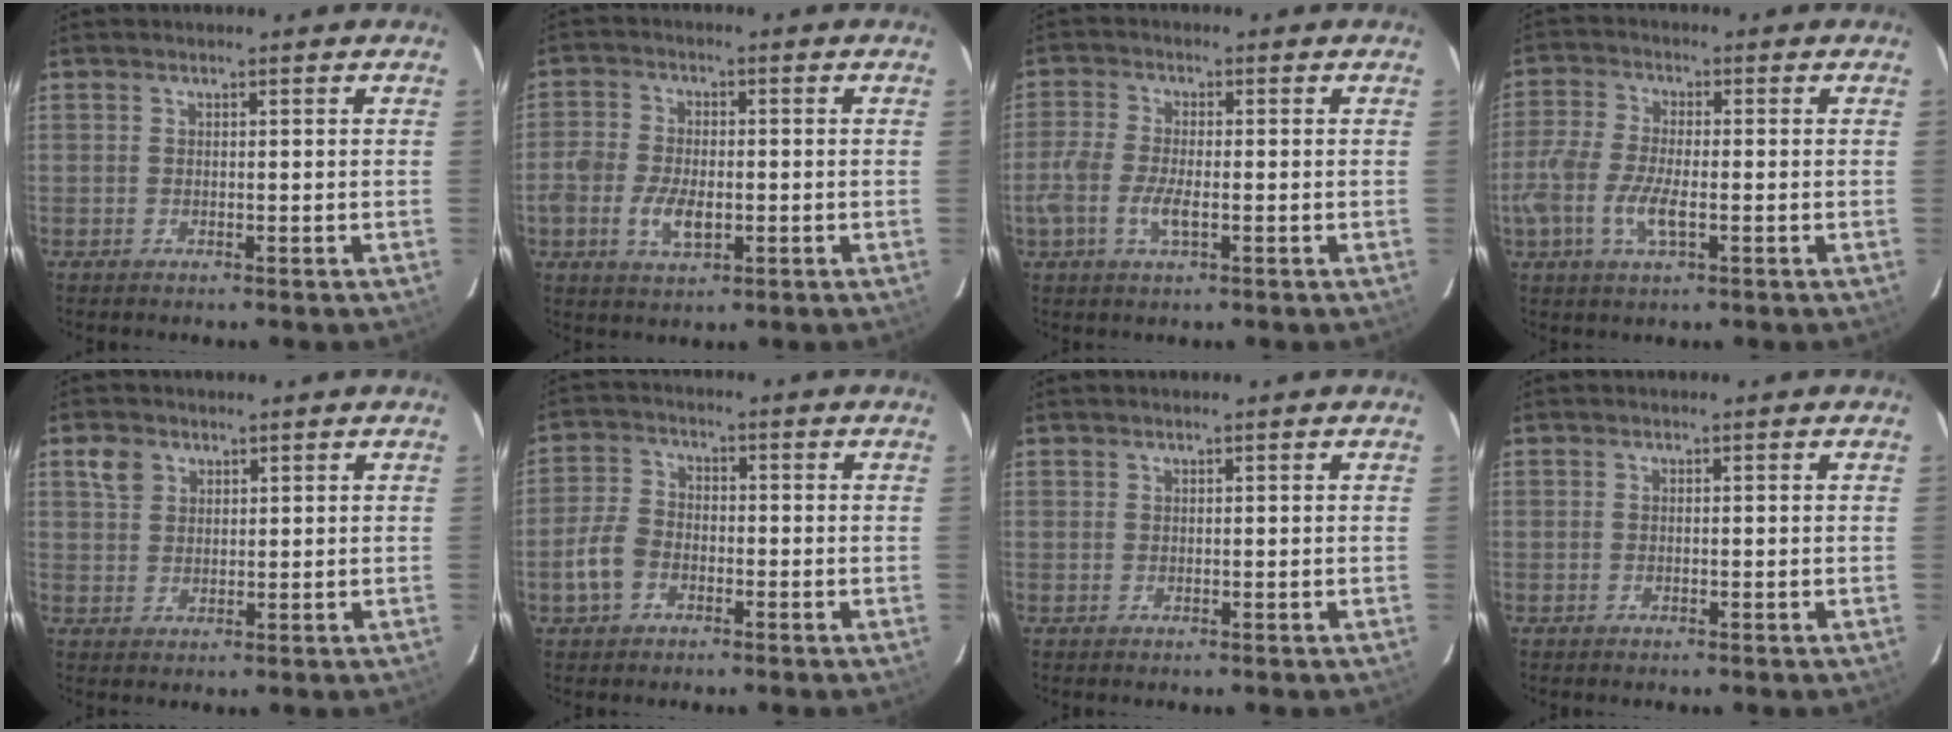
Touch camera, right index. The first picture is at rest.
{"total": 7.1, "force": [-2.2, 4.2, 5.3], "torque": [-0.115, -0.002, -0.042]}
{"total": 5.2, "force": [-2.0, 2.0, 4.4], "torque": [-0.101, -0.003, -0.042]}
{"total": 8.2, "force": [-2.8, 3.1, 7.0], "torque": [-0.158, -0.005, -0.060]}
{"total": 3.9, "force": [2.0, 2.9, 1.6], "torque": [-0.025, 0.014, 0.042]}
{"total": 6.3, "force": [-2.7, 4.6, 3.4], "torque": [-0.079, 0.011, -0.049]}
{"total": 0.0}
{"total": 0.0}